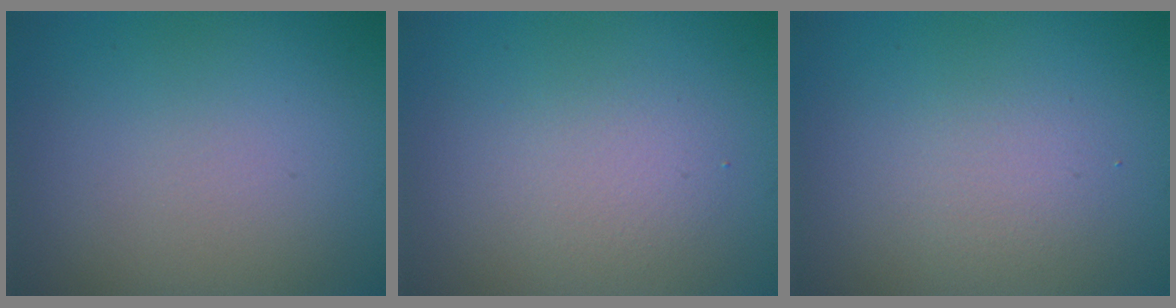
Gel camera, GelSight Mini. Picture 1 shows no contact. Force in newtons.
{"total": 2.0, "press": 2.0, "slide": 0.1}
{"total": 1.7, "press": 1.7, "slide": 0.1}